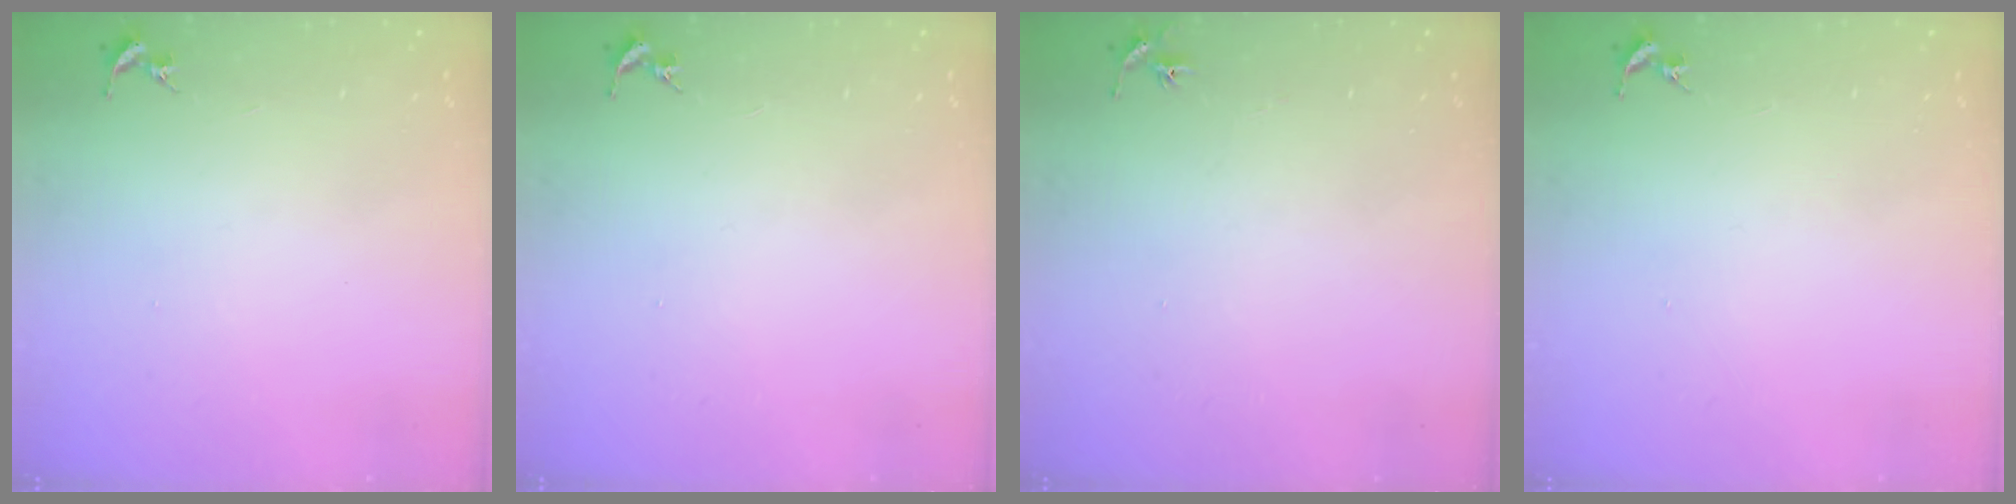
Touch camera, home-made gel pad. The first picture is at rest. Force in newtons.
{"total": 0.0}
{"total": 2.9, "press": 2.9, "slide": 0.3}
{"total": 0.0}